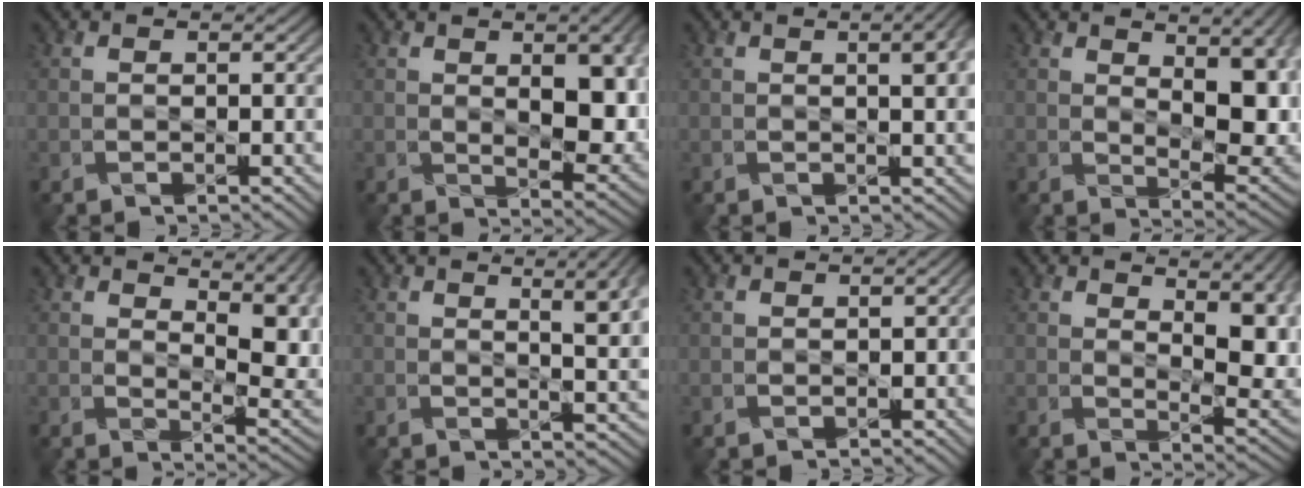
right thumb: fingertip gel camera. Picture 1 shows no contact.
{"total": 10.4, "force": [1.4, 4.6, 9.2], "torque": [-0.136, -0.007, 0.031]}
{"total": 4.5, "force": [1.3, 1.4, 4.1], "torque": [-0.042, 0.008, 0.013]}
{"total": 11.2, "force": [3.6, 4.6, 9.6], "torque": [-0.150, -0.011, 0.063]}
{"total": 11.1, "force": [5.8, 3.8, 8.7], "torque": [-0.137, -0.002, 0.085]}
{"total": 8.6, "force": [3.4, 2.7, 7.4], "torque": [-0.077, 0.018, 0.041]}
{"total": 1.0, "force": [-0.2, 0.6, 0.8], "torque": [-0.011, -0.003, 0.000]}
{"total": 10.8, "force": [4.4, 4.0, 8.9], "torque": [-0.135, -0.006, 0.070]}